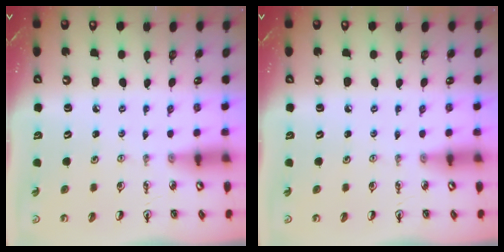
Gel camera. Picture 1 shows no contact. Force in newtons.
{"total": 0.0}